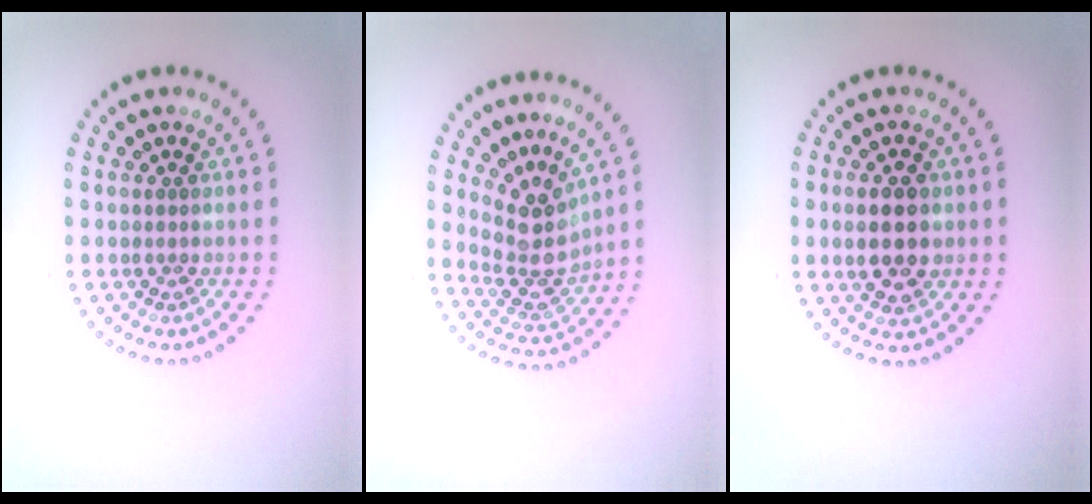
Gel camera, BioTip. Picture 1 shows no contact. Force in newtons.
{"total": 3.7, "press": 2.7, "slide": 2.6}
{"total": 3.7, "press": 3.7, "slide": 0.4}